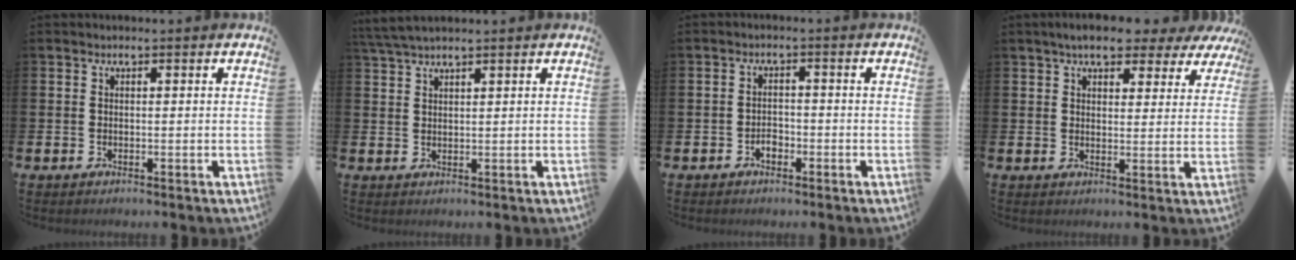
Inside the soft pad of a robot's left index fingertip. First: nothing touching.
{"total": 3.0, "force": [2.7, 0.4, 1.3], "torque": [-0.033, -0.001, 0.051]}
{"total": 1.8, "force": [-1.0, 1.2, 0.8], "torque": [-0.015, 0.001, -0.023]}
{"total": 5.8, "force": [4.9, 2.0, 2.4], "torque": [-0.043, -0.018, 0.082]}